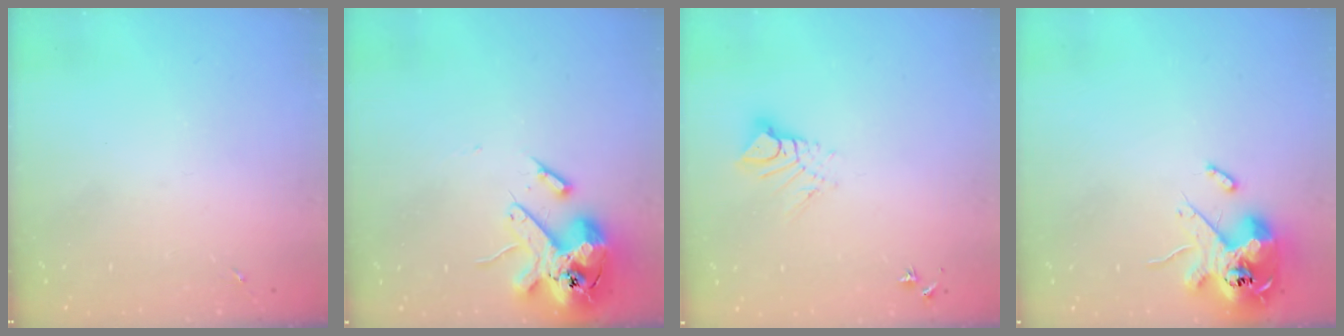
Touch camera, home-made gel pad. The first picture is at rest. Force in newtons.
{"total": 14.5, "press": 14.4, "slide": 2.4}
{"total": 7.7, "press": 7.7, "slide": 0.7}
{"total": 13.8, "press": 13.6, "slide": 2.2}